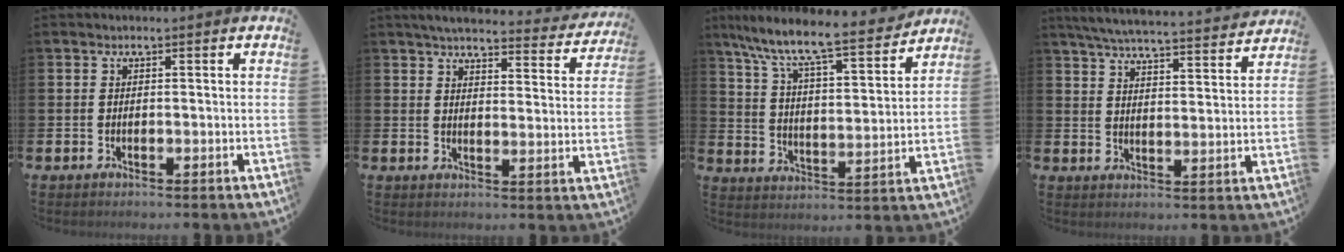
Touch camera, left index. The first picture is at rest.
{"total": 4.4, "force": [4.1, 0.7, 1.5], "torque": [-0.044, -0.026, 0.066]}
{"total": 8.8, "force": [8.0, 0.8, 3.6], "torque": [-0.102, -0.060, 0.130]}
{"total": 6.0, "force": [5.8, 0.3, 1.6], "torque": [-0.046, -0.046, 0.100]}